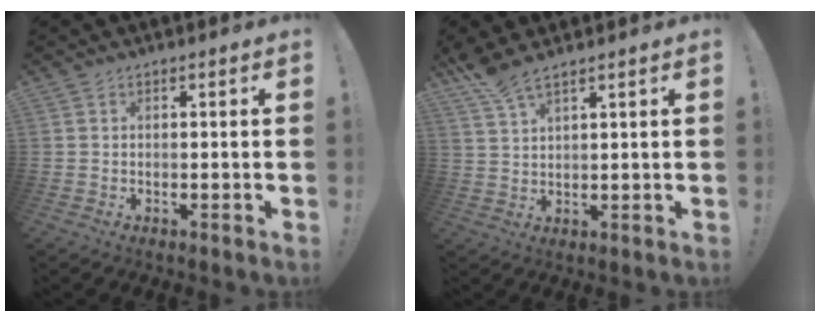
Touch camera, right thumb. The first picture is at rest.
{"total": 5.8, "force": [4.7, 0.7, 3.2], "torque": [-0.066, -0.027, 0.087]}